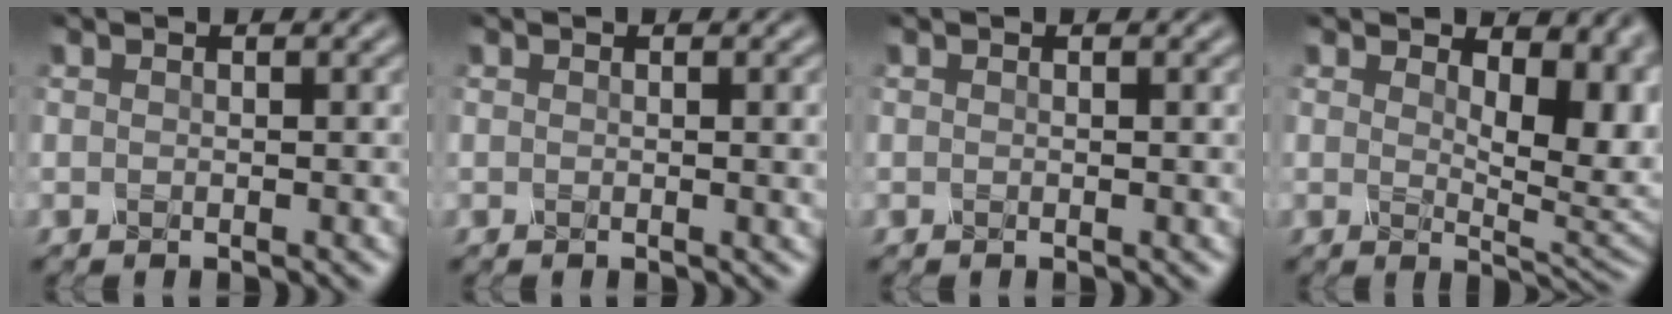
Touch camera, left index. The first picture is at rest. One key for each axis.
{"total": 1.1, "fx": 0.2, "fy": 0.1, "fz": 1.1, "tx": -0.012, "ty": -0.004, "tz": 0.005}
{"total": 0.0}
{"total": 6.4, "fx": 1.8, "fy": 3.4, "fz": 5.2, "tx": -0.077, "ty": -0.014, "tz": 0.034}